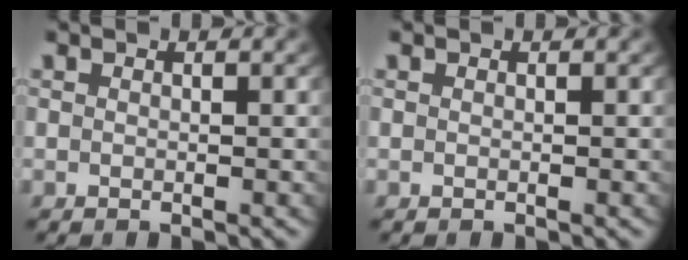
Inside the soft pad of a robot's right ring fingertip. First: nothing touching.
{"total": 0.0}